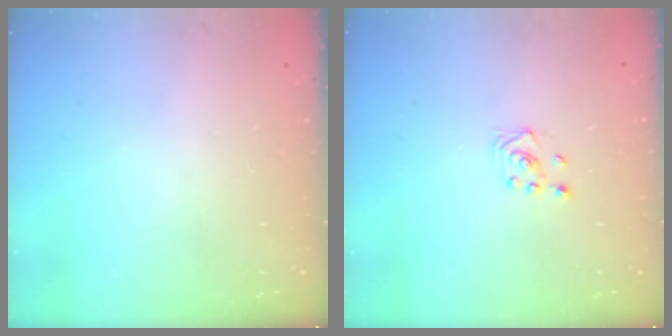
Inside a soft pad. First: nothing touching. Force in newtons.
{"total": 1.9, "press": 1.8, "slide": 0.6}